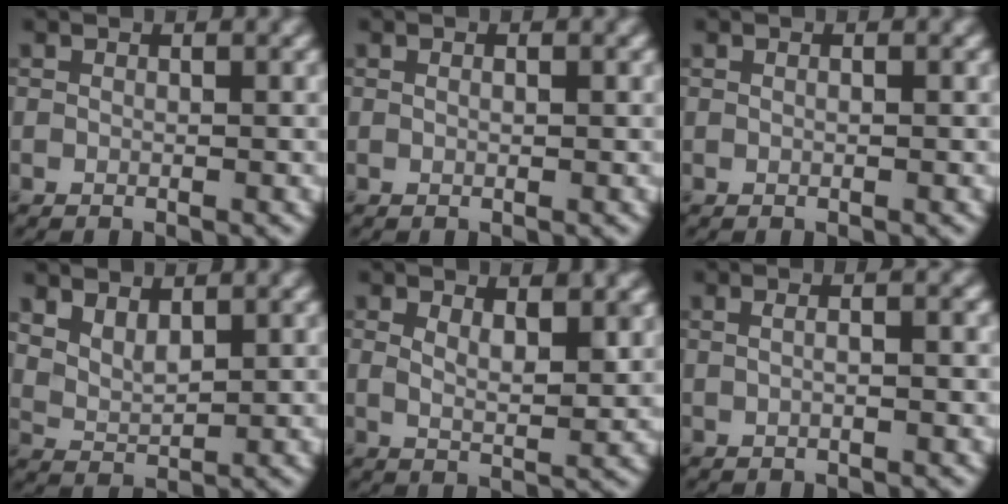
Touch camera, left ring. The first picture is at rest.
{"total": 0.6, "force": [0.1, 0.2, 0.5], "torque": [-0.009, -0.001, 0.002]}
{"total": 0.5, "force": [0.2, 0.2, 0.4], "torque": [-0.005, -0.009, 0.002]}
{"total": 2.7, "force": [1.8, 1.4, 1.6], "torque": [-0.034, -0.004, 0.040]}
{"total": 3.1, "force": [1.4, 1.2, 2.5], "torque": [-0.045, -0.005, 0.027]}
{"total": 4.0, "force": [1.4, 2.1, 3.2], "torque": [-0.023, 0.030, -0.015]}